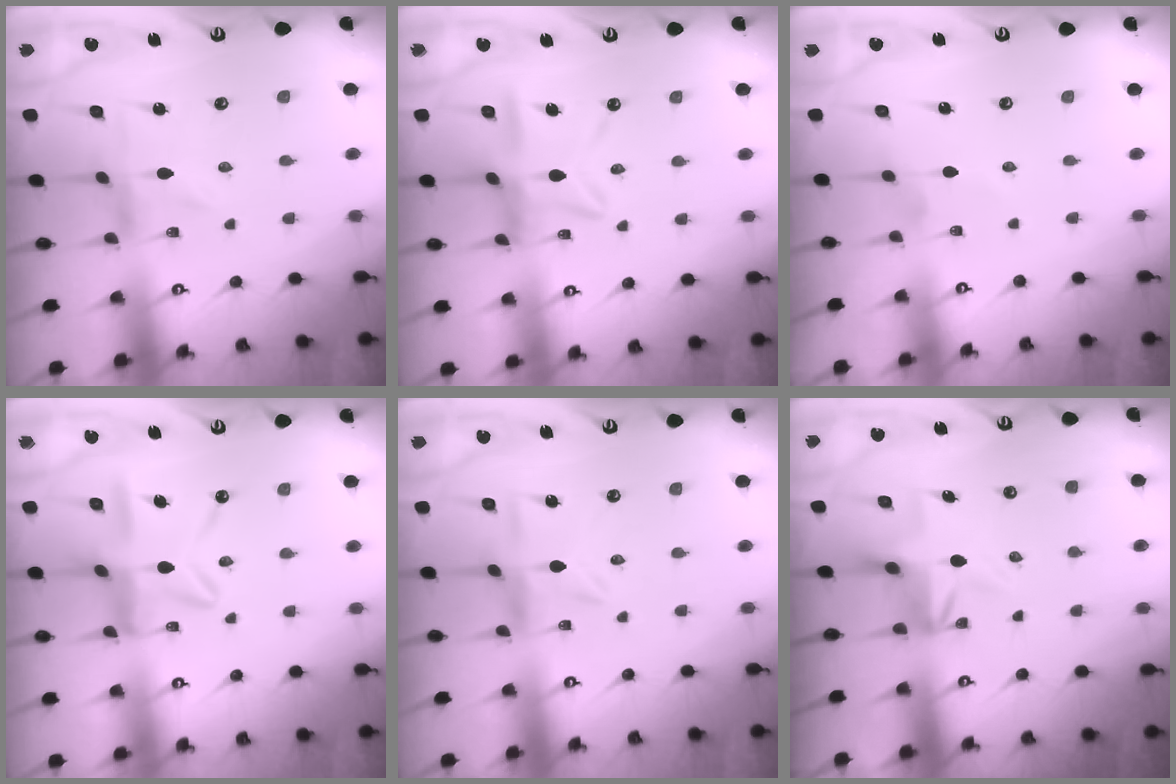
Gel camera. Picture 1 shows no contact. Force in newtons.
{"total": 10.2, "press": 10.1, "slide": 0.7}
{"total": 0.0}
{"total": 13.4, "press": 13.3, "slide": 1.4}
{"total": 4.5, "press": 4.4, "slide": 0.4}
{"total": 5.1, "press": 5.1, "slide": 0.6}